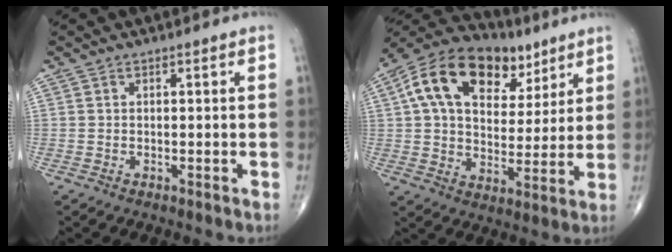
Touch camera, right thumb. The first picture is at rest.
{"total": 21.0, "force": [9.0, 13.1, 13.8], "torque": [-0.210, 0.004, 0.146]}